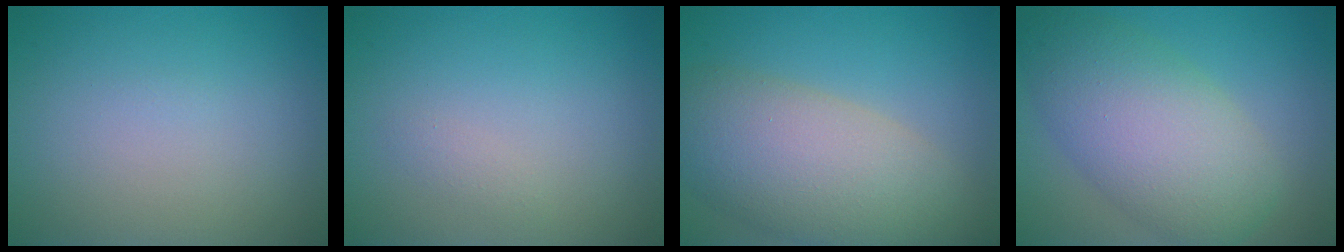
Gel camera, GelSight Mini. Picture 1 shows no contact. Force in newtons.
{"total": 0.7, "press": 0.7, "slide": 0.1}
{"total": 9.1, "press": 9.1, "slide": 0.5}
{"total": 8.5, "press": 8.5, "slide": 0.3}